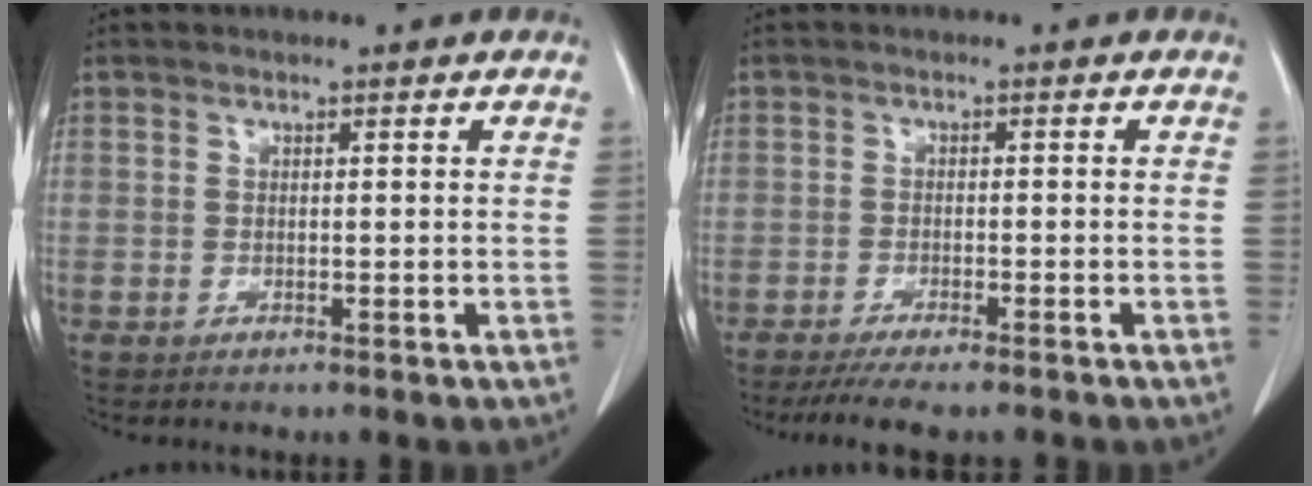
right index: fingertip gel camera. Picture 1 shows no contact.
{"total": 7.8, "force": [-6.6, 0.9, 4.1], "torque": [-0.054, -0.013, -0.101]}